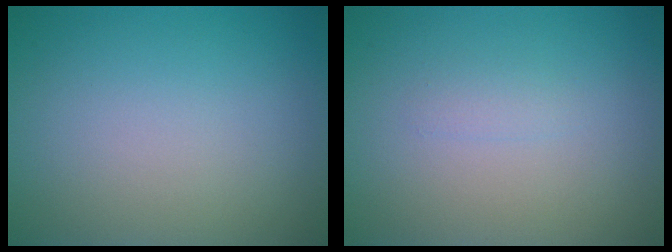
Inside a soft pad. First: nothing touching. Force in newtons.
{"total": 0.8, "press": 0.8, "slide": 0.0}